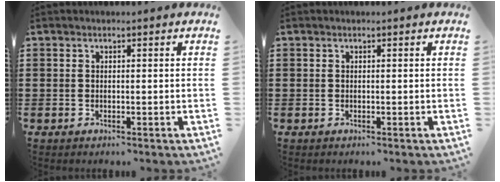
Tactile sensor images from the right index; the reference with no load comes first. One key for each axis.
{"total": 0.0}